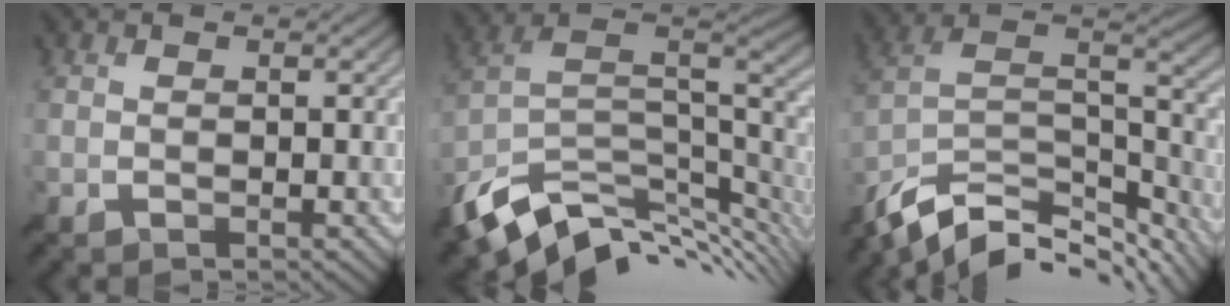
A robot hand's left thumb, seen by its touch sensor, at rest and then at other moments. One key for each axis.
{"total": 13.2, "fx": -6.7, "fy": 6.5, "fz": 9.3, "tx": -0.215, "ty": -0.019, "tz": -0.115}
{"total": 14.7, "fx": -10.6, "fy": 6.3, "fz": 8.1, "tx": -0.207, "ty": -0.011, "tz": -0.170}